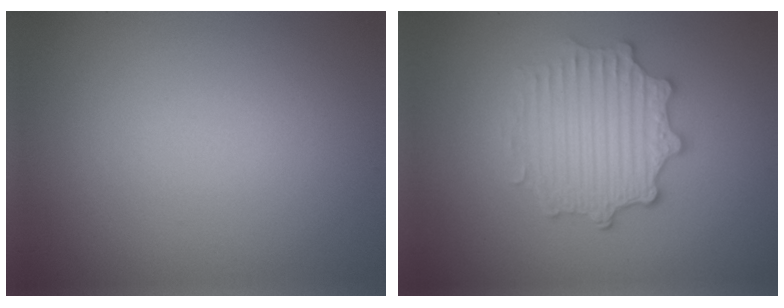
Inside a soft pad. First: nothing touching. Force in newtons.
{"total": 4.5, "press": 3.7, "slide": 2.4}